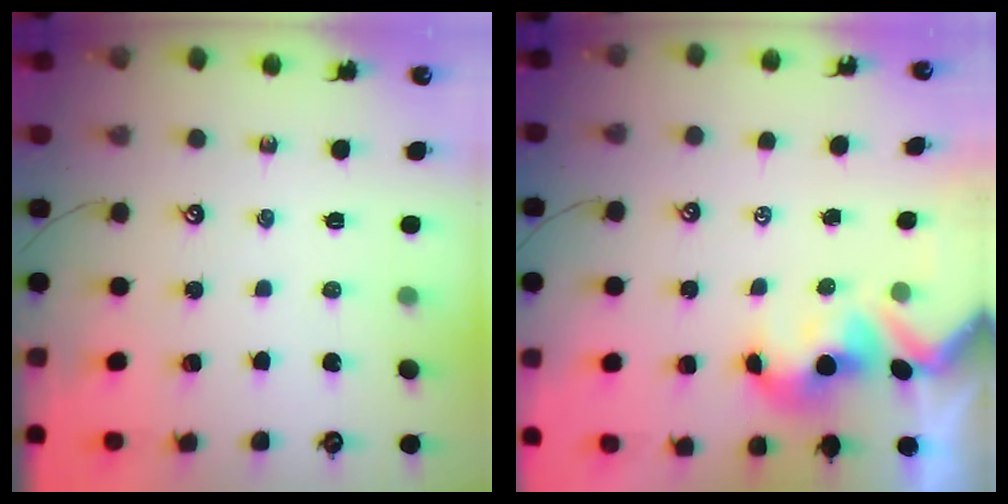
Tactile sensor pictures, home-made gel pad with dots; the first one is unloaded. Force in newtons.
{"total": 2.2, "press": 2.1, "slide": 0.7}